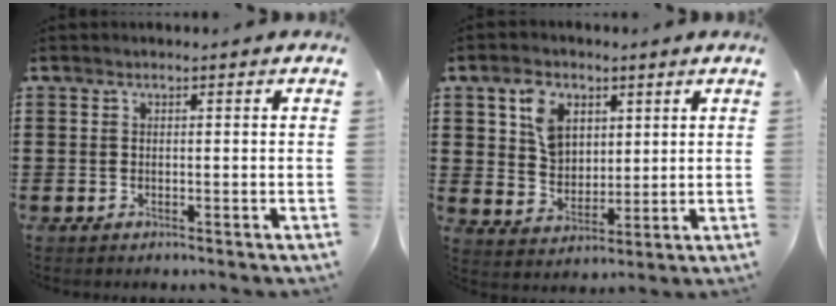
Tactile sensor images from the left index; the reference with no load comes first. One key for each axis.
{"total": 6.4, "fx": 3.1, "fy": 4.5, "fz": 3.3, "tx": -0.067, "ty": 0.011, "tz": 0.053}